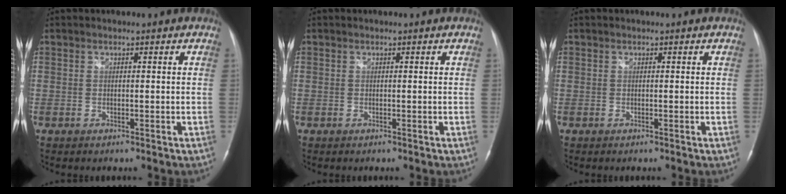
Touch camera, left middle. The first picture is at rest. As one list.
[{"total": 0.0}, {"total": 0.0}]